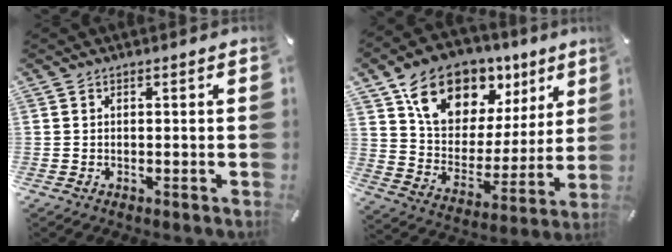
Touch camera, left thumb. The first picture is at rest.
{"total": 15.9, "force": [10.2, 10.6, 6.1], "torque": [-0.101, -0.062, 0.183]}